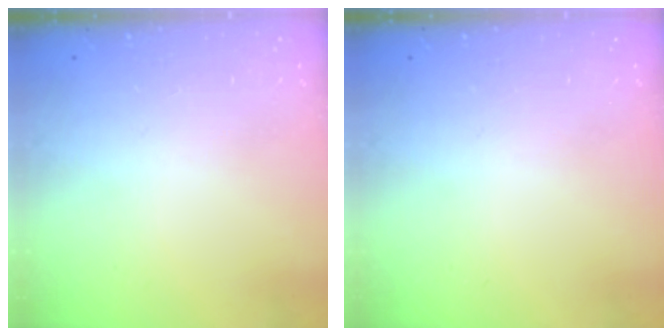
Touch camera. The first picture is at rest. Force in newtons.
{"total": 0.0}